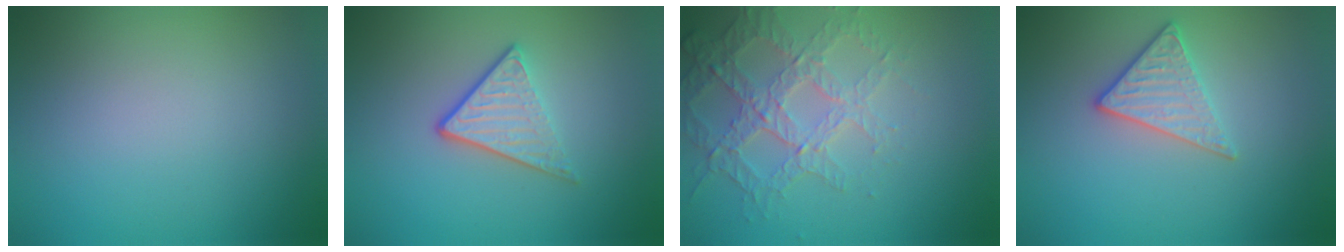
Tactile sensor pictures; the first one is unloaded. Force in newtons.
{"total": 3.2, "press": 2.5, "slide": 2.1}
{"total": 3.8, "press": 3.7, "slide": 0.9}
{"total": 2.7, "press": 2.5, "slide": 1.1}